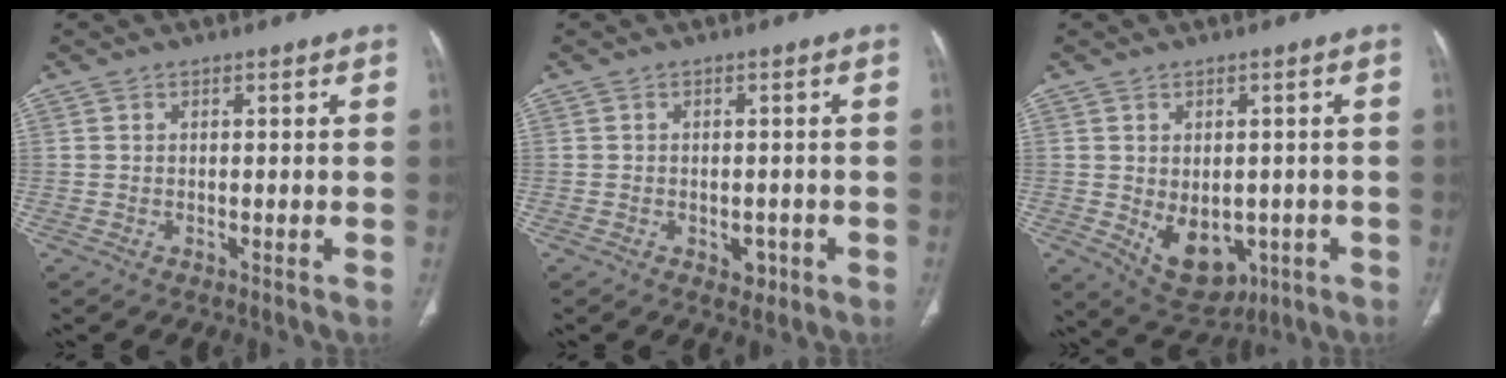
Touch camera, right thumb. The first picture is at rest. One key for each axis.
{"total": 2.8, "fx": -1.1, "fy": 2.0, "fz": 1.5, "tx": -0.001, "ty": 0.005, "tz": -0.009}
{"total": 10.3, "fx": -2.5, "fy": 7.2, "fz": 7.0, "tx": -0.077, "ty": 0.000, "tz": -0.014}